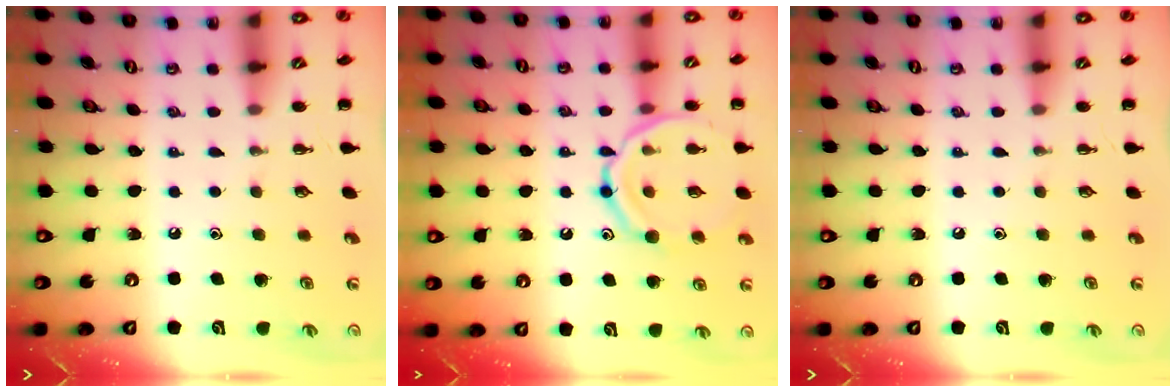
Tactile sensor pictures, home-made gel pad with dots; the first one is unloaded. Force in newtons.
{"total": 13.5, "press": 13.5, "slide": 1.3}
{"total": 0.0}